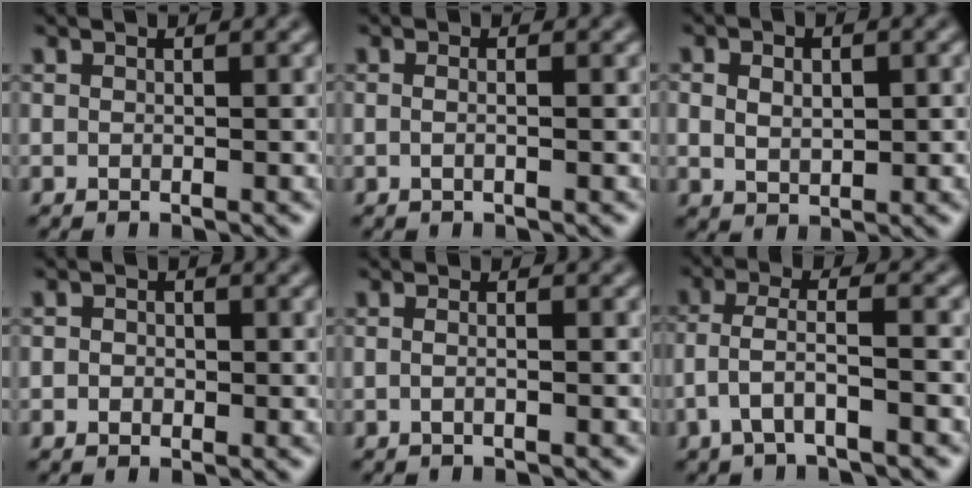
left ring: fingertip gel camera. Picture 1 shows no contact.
{"total": 1.6, "force": [0.2, 0.8, 1.3], "torque": [-0.002, -0.008, -0.015]}
{"total": 2.9, "force": [0.5, 1.9, 2.2], "torque": [-0.037, 0.001, 0.010]}
{"total": 1.2, "force": [-0.1, 1.0, 0.7], "torque": [-0.011, -0.002, -0.005]}
{"total": 1.9, "force": [0.3, 1.0, 1.6], "torque": [-0.002, -0.005, -0.017]}
{"total": 3.4, "force": [-1.5, 0.9, 2.9], "torque": [-0.065, 0.007, -0.031]}